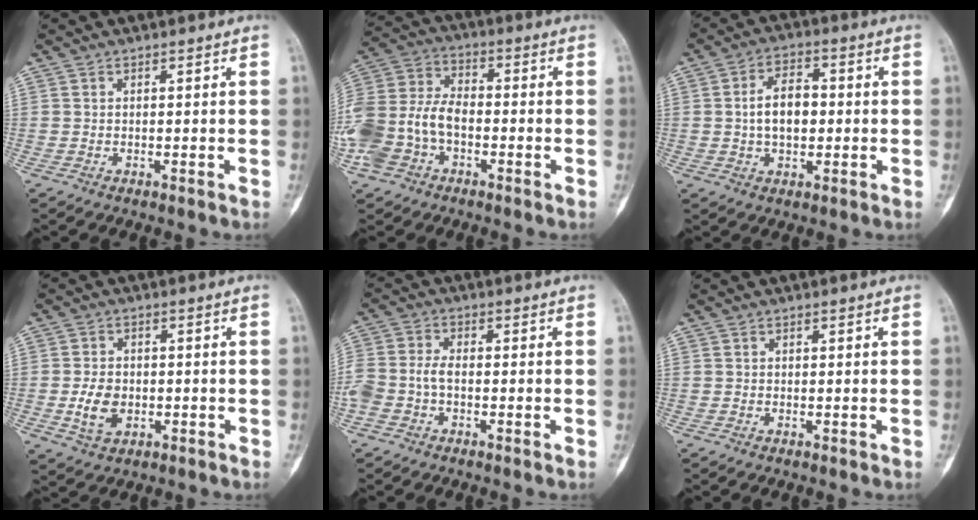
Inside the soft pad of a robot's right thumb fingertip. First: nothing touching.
{"total": 14.2, "force": [-4.4, 9.7, 9.4], "torque": [-0.206, 0.035, -0.092]}
{"total": 7.9, "force": [0.0, 4.8, 6.3], "torque": [-0.092, 0.016, -0.004]}
{"total": 6.0, "force": [-1.2, 4.2, 4.1], "torque": [-0.065, 0.001, -0.018]}
{"total": 6.1, "force": [-1.7, 3.8, 4.5], "torque": [-0.112, 0.018, -0.038]}
{"total": 0.0}